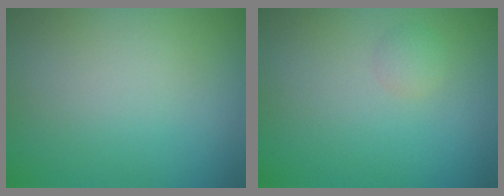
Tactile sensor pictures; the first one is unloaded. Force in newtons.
{"total": 1.1, "press": 1.1, "slide": 0.0}